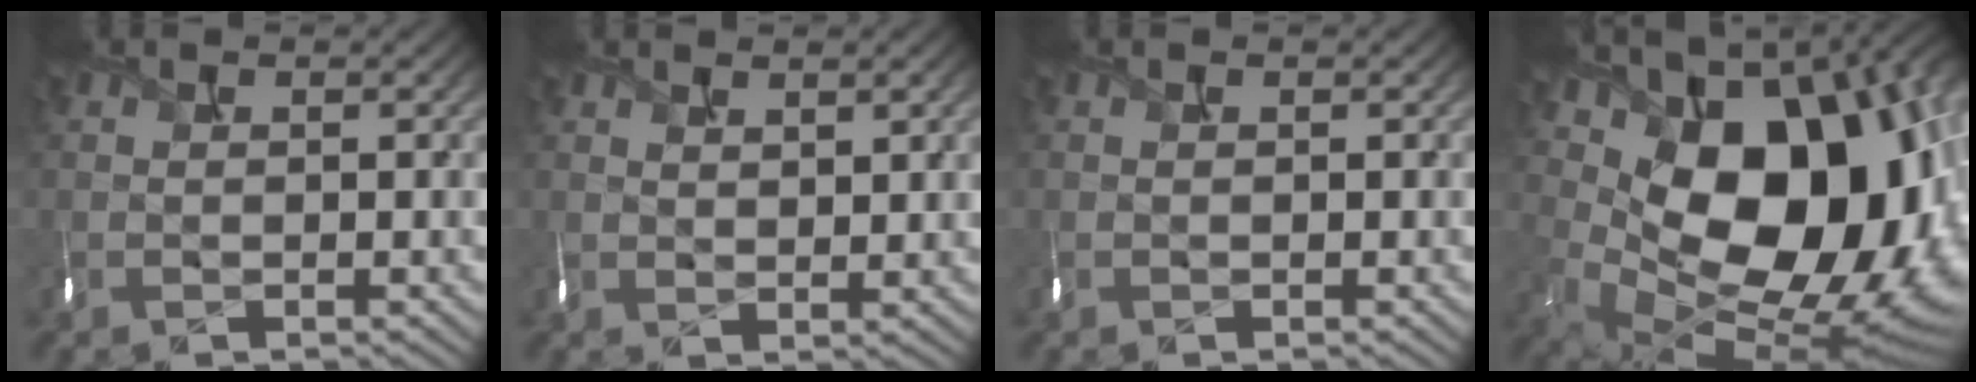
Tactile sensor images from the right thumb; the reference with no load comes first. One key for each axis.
{"total": 2.3, "fx": 1.5, "fy": 0.7, "fz": 1.6, "tx": -0.035, "ty": -0.001, "tz": 0.034}
{"total": 0.0}
{"total": 20.0, "fx": 4.4, "fy": 12.5, "fz": 15.0, "tx": -0.230, "ty": -0.008, "tz": 0.111}